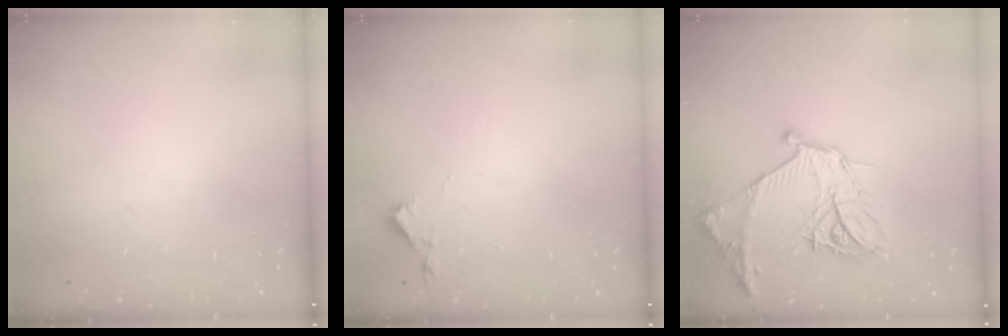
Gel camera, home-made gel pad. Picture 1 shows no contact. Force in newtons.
{"total": 2.9, "press": 2.9, "slide": 0.5}
{"total": 18.4, "press": 18.3, "slide": 1.9}